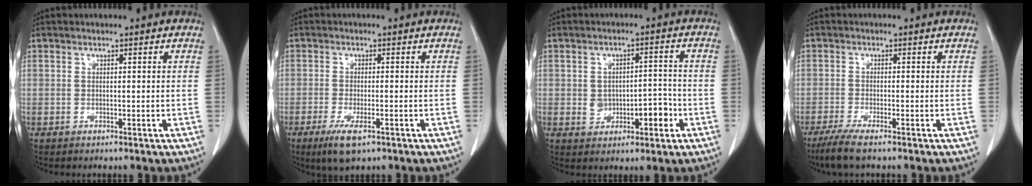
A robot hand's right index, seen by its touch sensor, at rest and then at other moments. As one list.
[{"total": 5.1, "force": [-2.8, 1.3, 4.0], "torque": [-0.078, -0.011, -0.045]}, {"total": 6.0, "force": [-1.4, 3.5, 4.7], "torque": [-0.062, 0.016, -0.009]}, {"total": 4.3, "force": [-3.1, 0.2, 2.9], "torque": [-0.060, -0.012, -0.060]}]